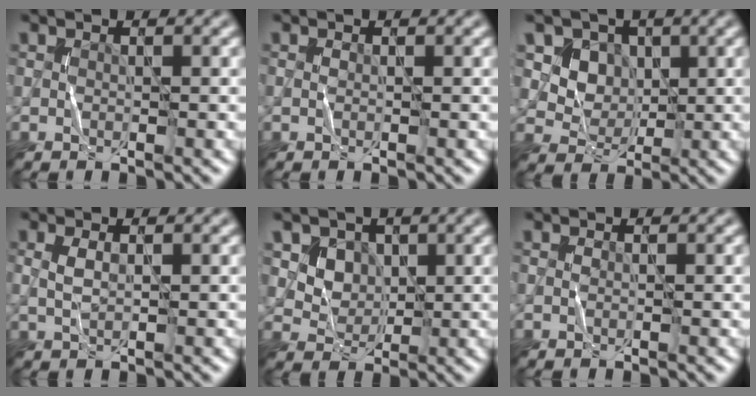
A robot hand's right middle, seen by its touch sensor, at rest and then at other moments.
{"total": 0.0}
{"total": 5.8, "force": [2.3, 4.8, 2.3], "torque": [-0.054, -0.008, 0.050]}
{"total": 1.5, "force": [0.3, 0.6, 1.3], "torque": [-0.034, 0.001, 0.008]}
{"total": 4.8, "force": [2.1, 3.8, 2.0], "torque": [-0.053, -0.008, 0.052]}
{"total": 0.0}